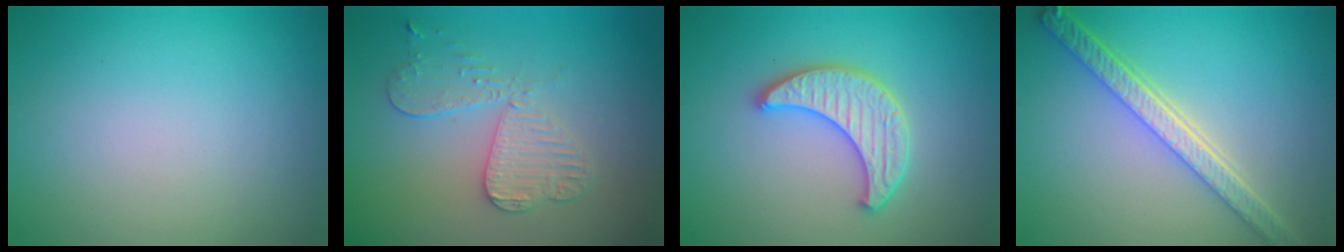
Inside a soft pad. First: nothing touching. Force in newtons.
{"total": 3.3, "press": 3.2, "slide": 0.9}
{"total": 3.8, "press": 3.5, "slide": 1.4}
{"total": 5.2, "press": 4.0, "slide": 3.3}